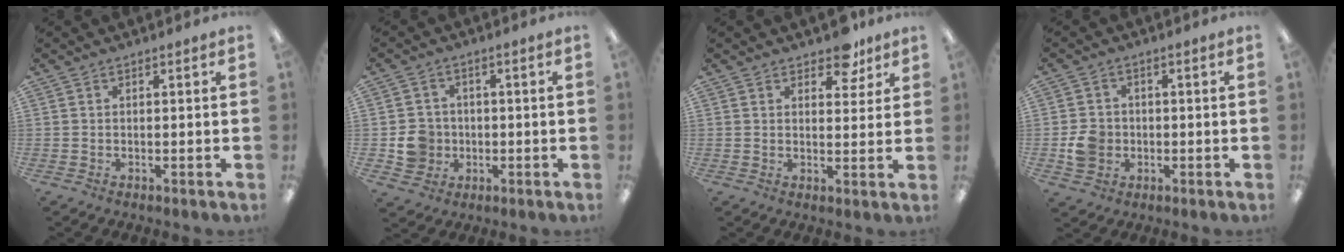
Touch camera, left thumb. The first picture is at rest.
{"total": 6.6, "force": [-1.1, 6.2, 1.8], "torque": [-0.029, 0.014, -0.015]}
{"total": 6.7, "force": [5.0, 3.3, 2.9], "torque": [-0.021, -0.026, 0.085]}
{"total": 5.5, "force": [-1.2, 4.9, 2.1], "torque": [-0.035, 0.006, -0.019]}